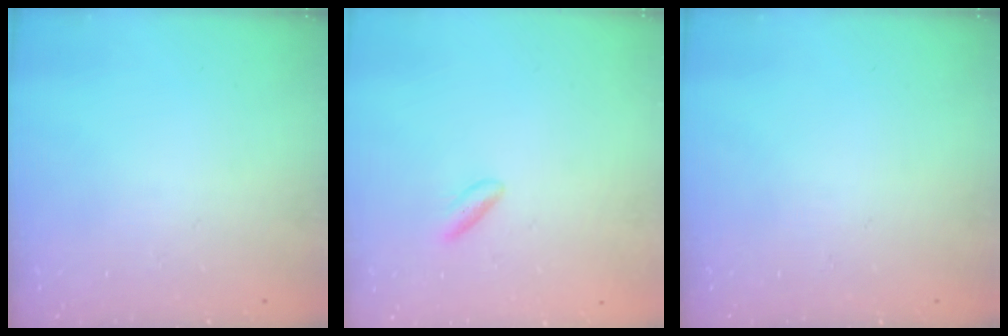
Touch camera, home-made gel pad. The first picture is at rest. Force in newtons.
{"total": 2.7, "press": 2.4, "slide": 1.1}
{"total": 0.0}